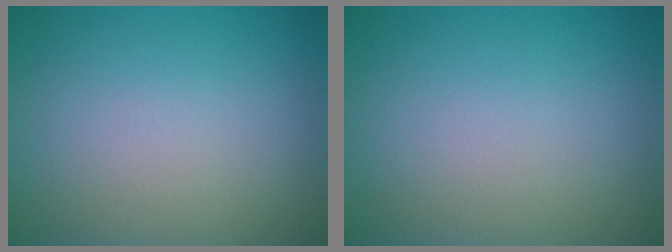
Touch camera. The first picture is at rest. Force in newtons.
{"total": 0.0}